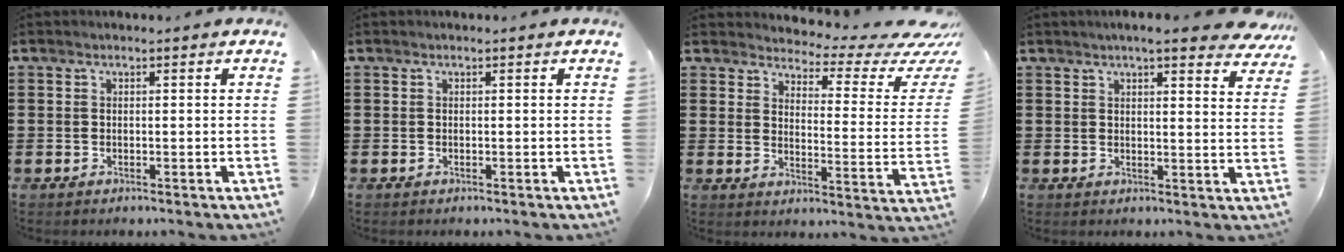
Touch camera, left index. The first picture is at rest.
{"total": 0.0}
{"total": 4.1, "force": [3.6, 1.0, 1.8], "torque": [-0.042, -0.034, 0.054]}
{"total": 5.1, "force": [4.3, 0.1, 2.7], "torque": [-0.057, -0.007, 0.074]}